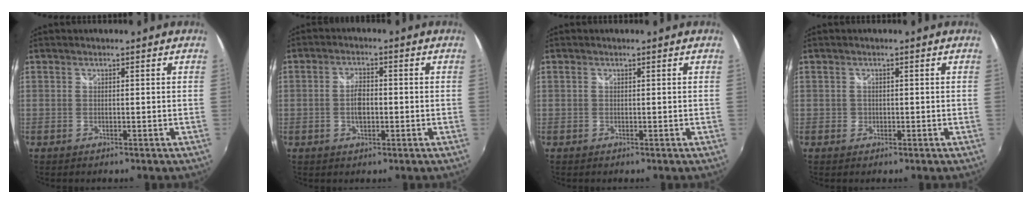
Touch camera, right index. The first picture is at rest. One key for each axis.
{"total": 4.1, "fx": -0.6, "fy": 2.0, "fz": 3.5, "tx": -0.069, "ty": 0.004, "tz": -0.010}
{"total": 0.0}
{"total": 1.3, "fx": -0.4, "fy": 1.2, "fz": 0.2, "tx": -0.001, "ty": -0.002, "tz": -0.004}